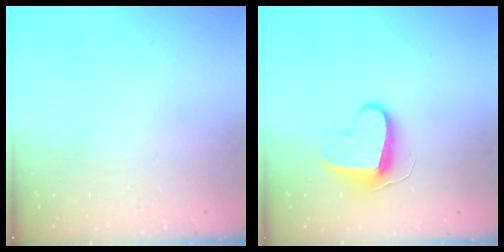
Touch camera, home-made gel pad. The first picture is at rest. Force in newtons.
{"total": 9.0, "press": 9.0, "slide": 0.4}